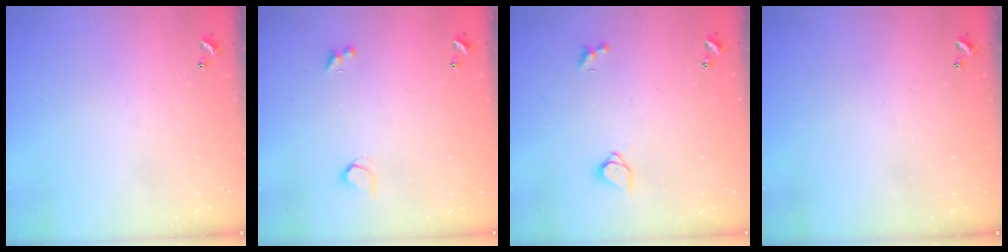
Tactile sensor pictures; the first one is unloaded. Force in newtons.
{"total": 1.3, "press": 1.2, "slide": 0.4}
{"total": 1.6, "press": 1.5, "slide": 0.3}
{"total": 0.0}